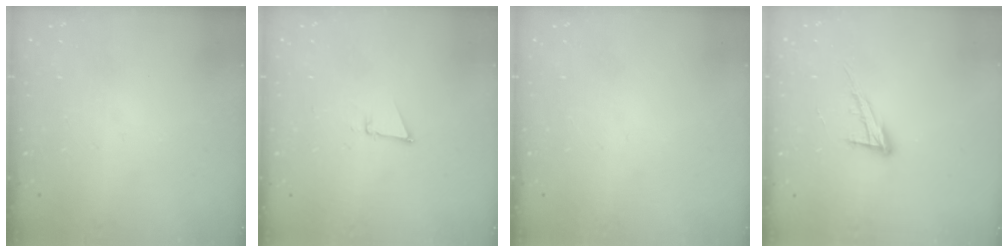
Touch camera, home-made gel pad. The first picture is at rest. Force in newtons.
{"total": 3.0, "press": 2.9, "slide": 0.8}
{"total": 0.0}
{"total": 10.6, "press": 10.5, "slide": 1.6}